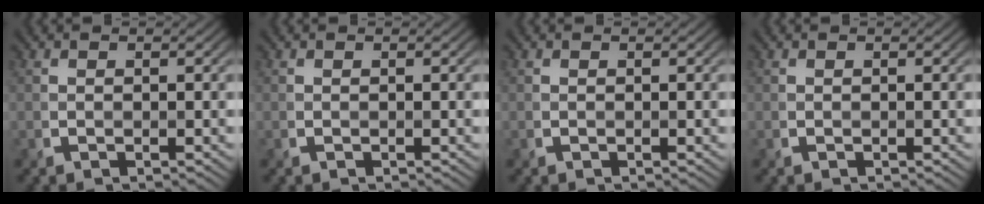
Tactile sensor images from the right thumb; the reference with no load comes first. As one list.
[{"total": 0.0}, {"total": 0.0}, {"total": 0.0}]